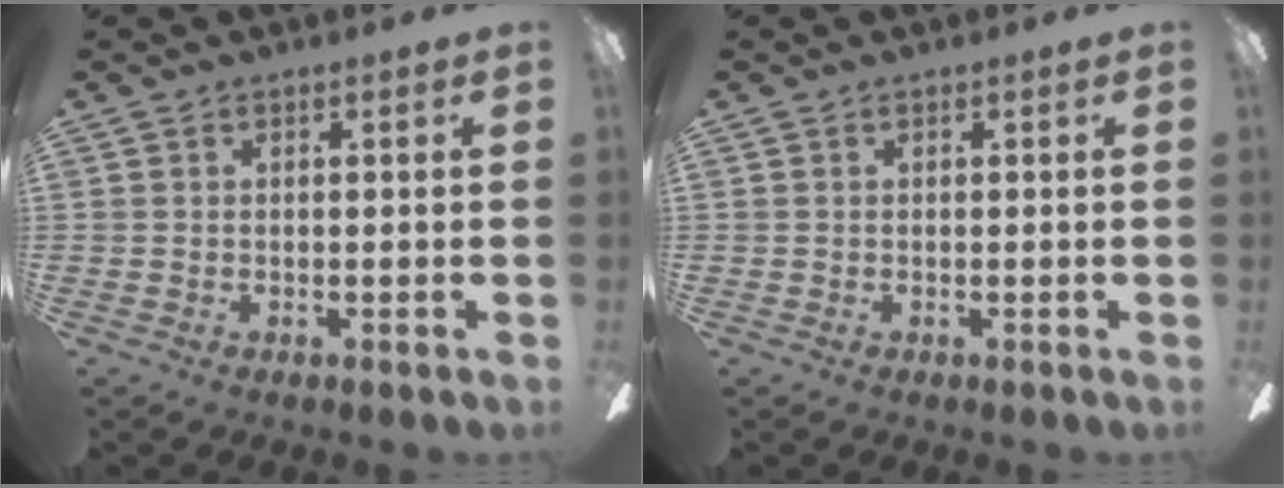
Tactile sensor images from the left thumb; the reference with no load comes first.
{"total": 0.0}